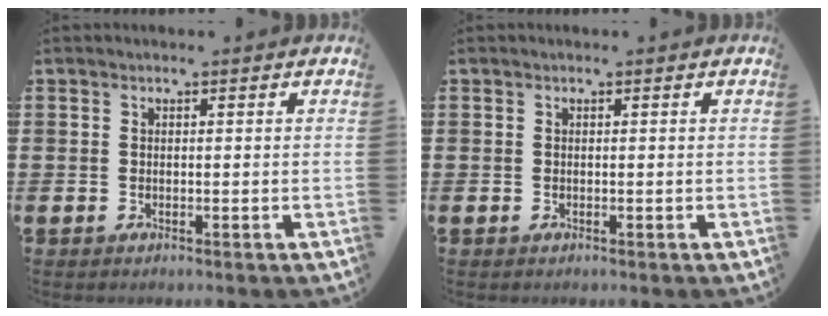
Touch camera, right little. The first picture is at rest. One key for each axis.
{"total": 0.0}